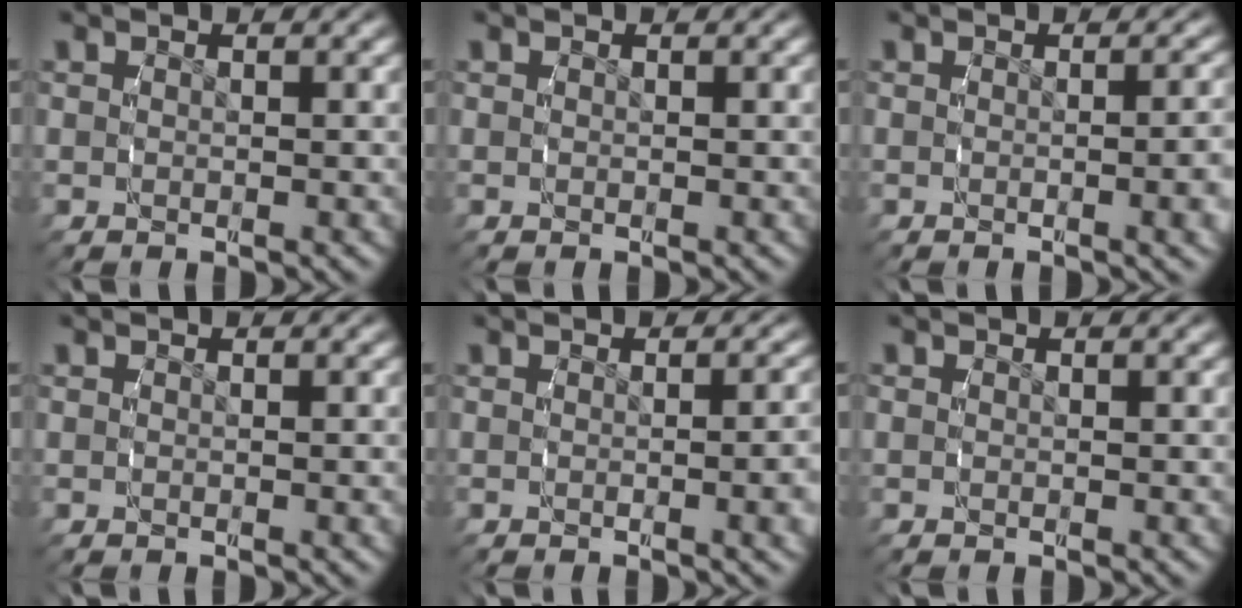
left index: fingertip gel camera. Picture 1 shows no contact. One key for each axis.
{"total": 0.0}
{"total": 2.6, "fx": -0.6, "fy": 0.3, "fz": 2.5, "tx": -0.016, "ty": 0.013, "tz": -0.017}
{"total": 0.0}
{"total": 2.2, "fx": -0.5, "fy": 0.3, "fz": 2.2, "tx": -0.013, "ty": 0.012, "tz": -0.016}
{"total": 0.0}